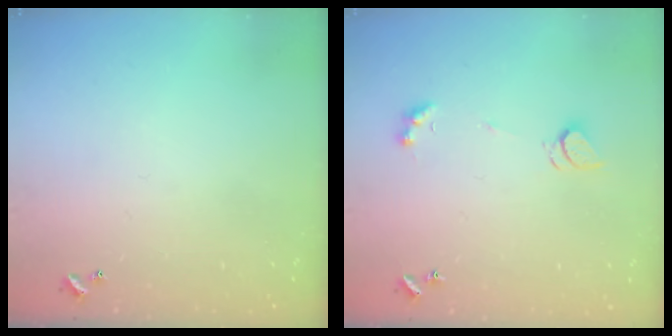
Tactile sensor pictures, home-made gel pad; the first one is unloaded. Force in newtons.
{"total": 2.3, "press": 2.3, "slide": 0.4}